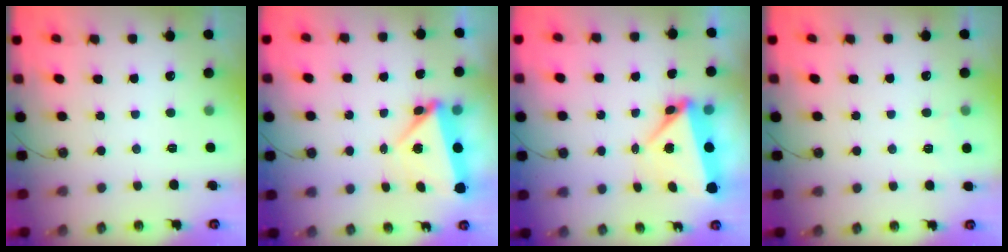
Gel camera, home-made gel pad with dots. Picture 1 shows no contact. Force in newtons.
{"total": 6.2, "press": 6.1, "slide": 1.2}
{"total": 8.1, "press": 6.7, "slide": 4.5}
{"total": 5.5, "press": 2.2, "slide": 5.1}